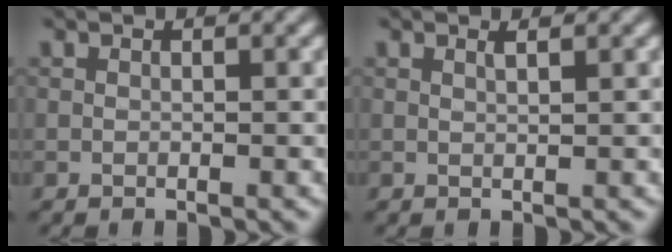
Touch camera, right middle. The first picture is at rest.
{"total": 0.6, "force": [0.5, 0.1, 0.3], "torque": [0.000, 0.003, 0.010]}